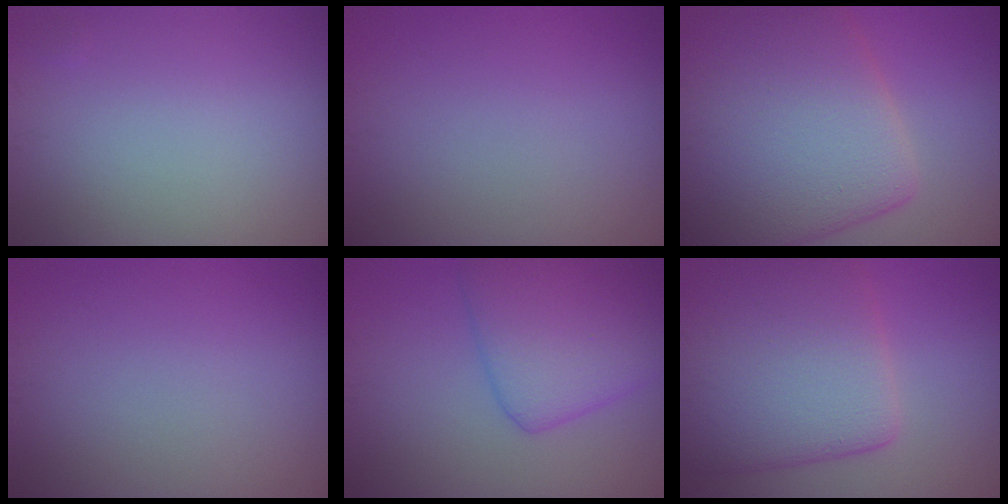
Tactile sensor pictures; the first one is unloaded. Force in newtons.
{"total": 0.0}
{"total": 13.0, "press": 13.0, "slide": 0.5}
{"total": 0.0}
{"total": 5.8, "press": 5.8, "slide": 0.4}
{"total": 10.1, "press": 10.1, "slide": 0.4}